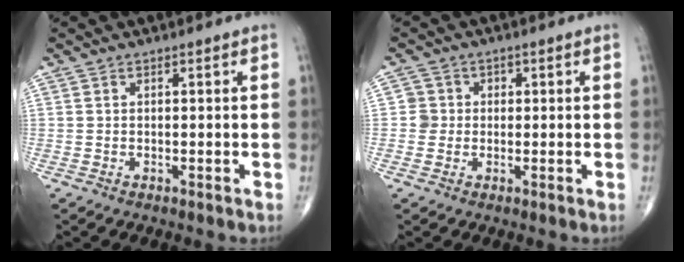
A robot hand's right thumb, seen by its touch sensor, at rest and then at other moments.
{"total": 3.1, "force": [0.0, 3.1, 0.1], "torque": [0.028, 0.009, -0.005]}